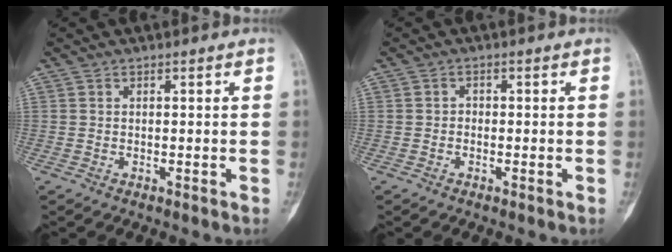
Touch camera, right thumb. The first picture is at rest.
{"total": 1.1, "force": [-0.4, 0.9, 0.4], "torque": [0.005, 0.005, -0.013]}